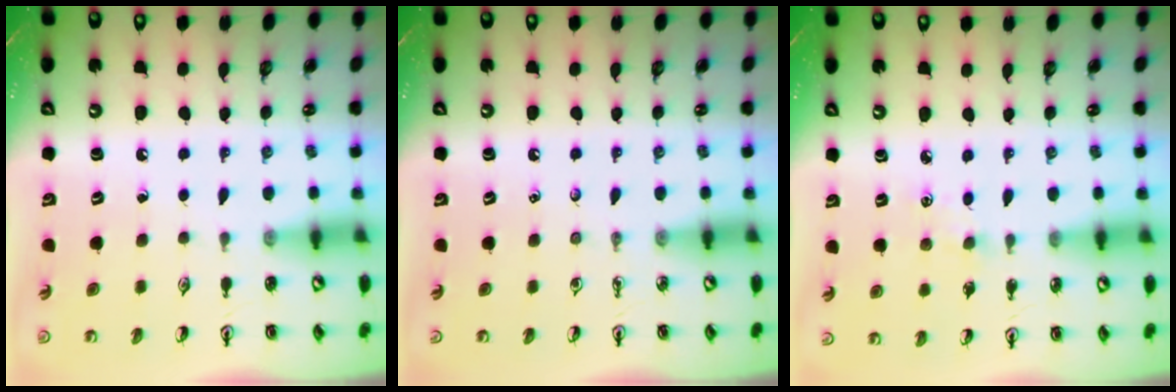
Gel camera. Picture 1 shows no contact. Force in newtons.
{"total": 0.0}
{"total": 2.5, "press": 2.5, "slide": 0.2}